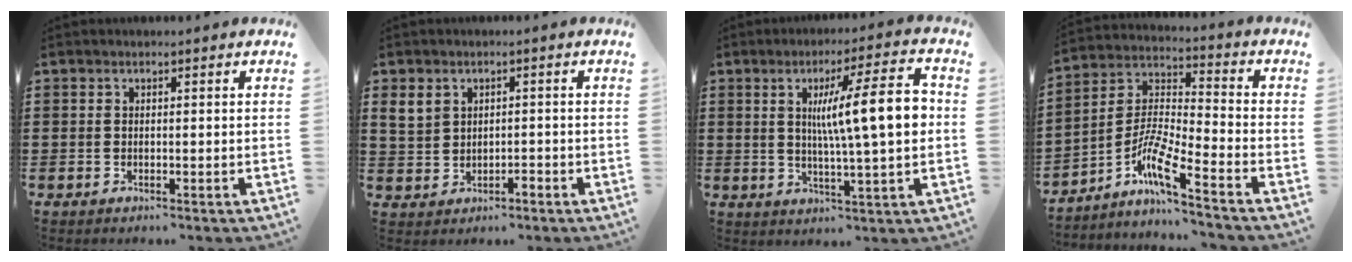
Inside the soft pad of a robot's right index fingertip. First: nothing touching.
{"total": 2.8, "force": [0.5, 2.3, 1.5], "torque": [-0.037, 0.004, 0.009]}
{"total": 12.6, "force": [1.8, 1.9, 12.3], "torque": [-0.199, -0.003, 0.023]}
{"total": 7.9, "force": [-5.6, 0.8, 5.4], "torque": [-0.129, -0.019, -0.117]}